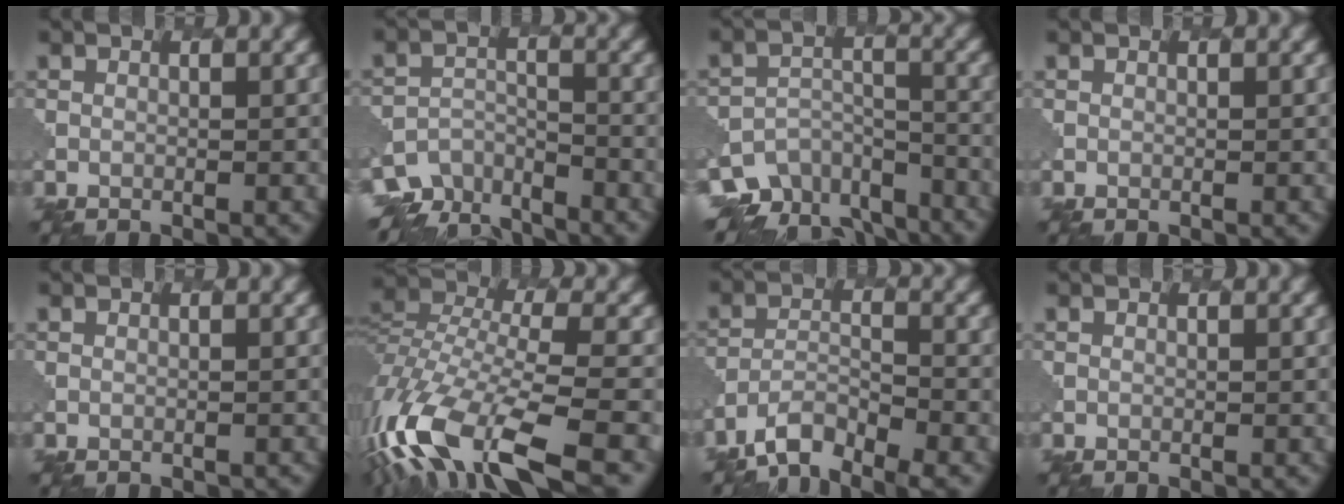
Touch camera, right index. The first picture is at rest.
{"total": 5.5, "force": [-5.1, 1.8, 0.9], "torque": [-0.016, -0.017, -0.093]}
{"total": 8.6, "force": [-7.2, 4.4, 1.8], "torque": [-0.020, -0.007, -0.092]}
{"total": 0.0}
{"total": 0.5, "force": [-0.5, 0.1, 0.0], "torque": [0.003, -0.002, -0.004]}
{"total": 13.1, "force": [-7.6, 4.9, 9.5], "torque": [-0.212, 0.001, -0.130]}
{"total": 4.9, "force": [-4.2, 1.5, 2.1], "torque": [-0.036, -0.007, -0.079]}
{"total": 0.0}